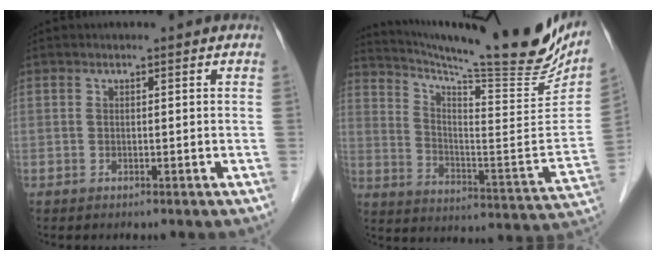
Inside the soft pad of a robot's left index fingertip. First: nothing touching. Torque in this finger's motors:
{"motor_torque": [0.09, -0.29, 0.26, 0.10]}